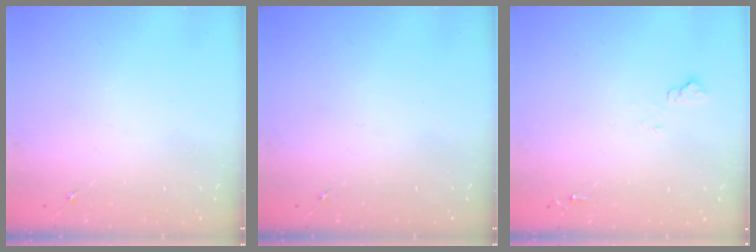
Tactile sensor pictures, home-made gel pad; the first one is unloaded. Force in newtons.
{"total": 0.0}
{"total": 5.4, "press": 5.4, "slide": 0.7}